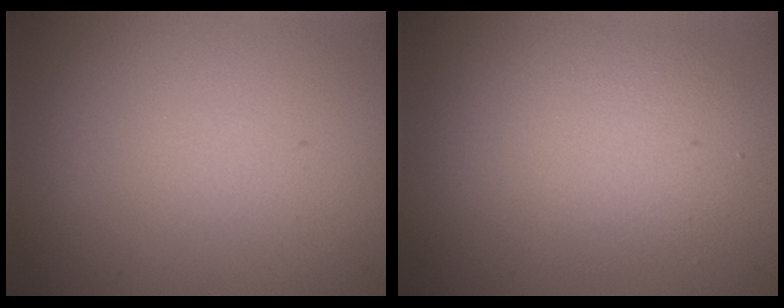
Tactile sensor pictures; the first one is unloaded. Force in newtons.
{"total": 3.9, "press": 3.9, "slide": 0.0}